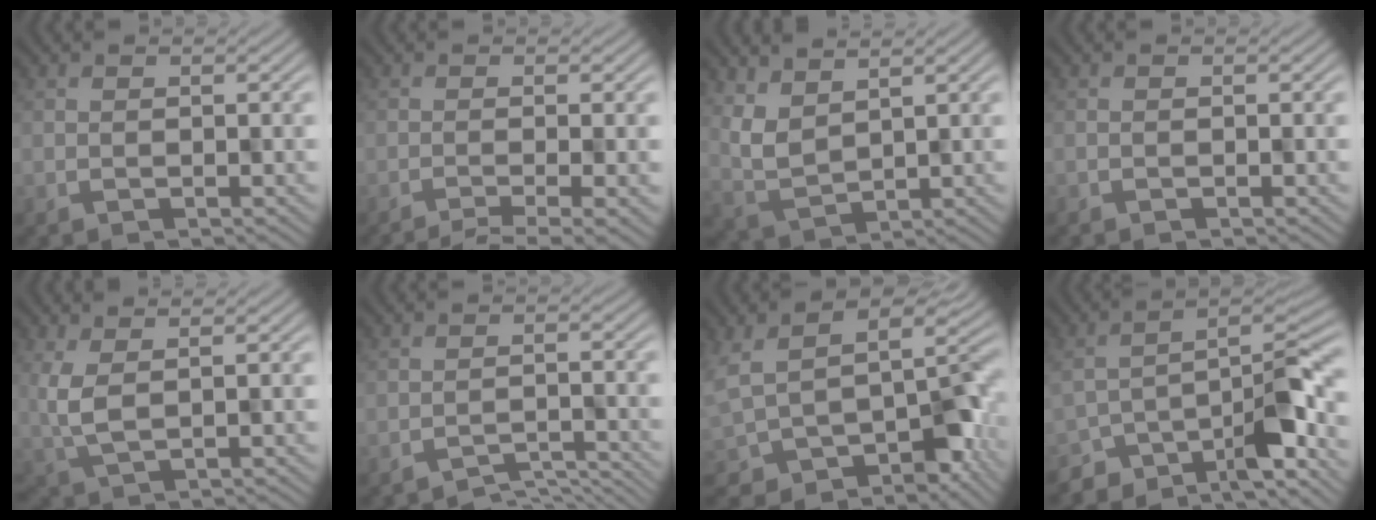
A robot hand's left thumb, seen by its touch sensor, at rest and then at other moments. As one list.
[{"total": 5.5, "force": [-3.9, 0.7, 3.8], "torque": [-0.054, 0.001, -0.056]}, {"total": 5.0, "force": [3.1, 3.0, 2.5], "torque": [-0.065, -0.015, 0.071]}, {"total": 0.0}, {"total": 3.6, "force": [1.3, 1.5, 3.0], "torque": [-0.084, -0.008, 0.025]}, {"total": 3.3, "force": [-3.1, 0.6, 1.1], "torque": [-0.018, -0.002, -0.041]}, {"total": 11.1, "force": [-1.6, 7.4, 8.1], "torque": [-0.158, -0.041, -0.005]}, {"total": 8.6, "force": [-6.0, 3.0, 5.3], "torque": [-0.057, 0.001, -0.110]}]